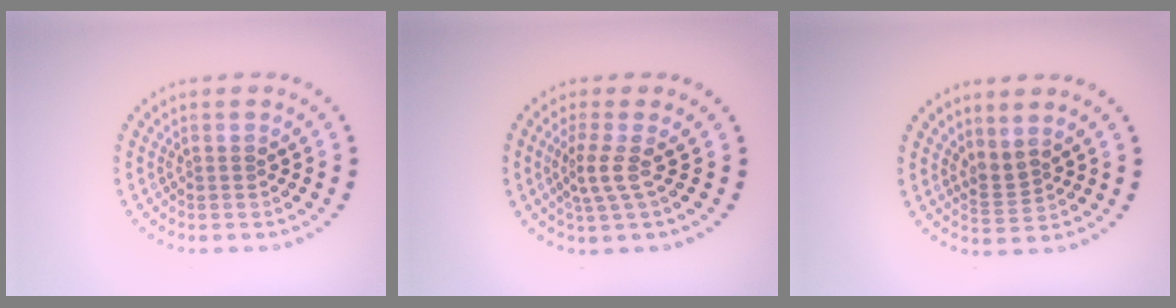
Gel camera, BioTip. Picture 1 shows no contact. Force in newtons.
{"total": 2.3, "press": 1.6, "slide": 1.7}
{"total": 1.8, "press": 1.3, "slide": 1.1}